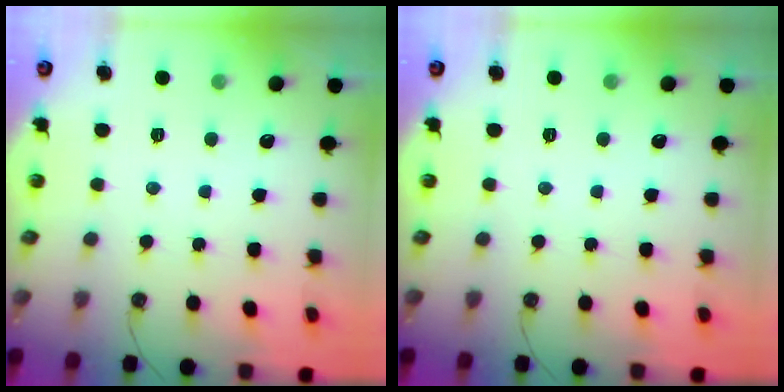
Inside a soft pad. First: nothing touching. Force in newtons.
{"total": 0.0}